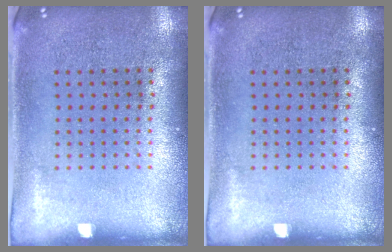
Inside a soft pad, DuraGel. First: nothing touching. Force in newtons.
{"total": 0.0}